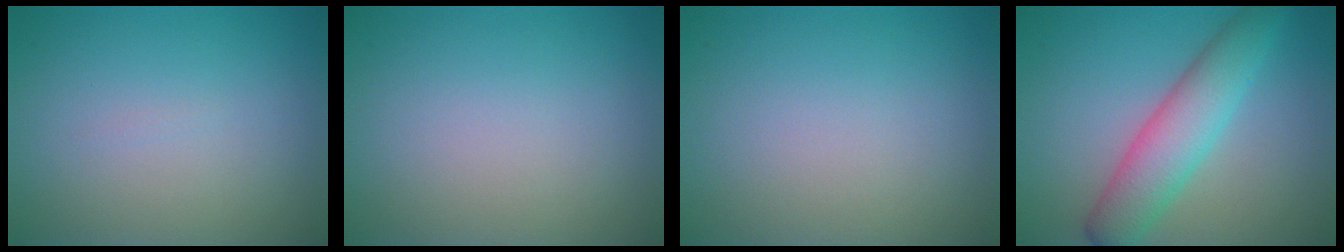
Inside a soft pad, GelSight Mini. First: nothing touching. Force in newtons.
{"total": 0.0}
{"total": 0.0}
{"total": 5.4, "press": 5.4, "slide": 0.3}